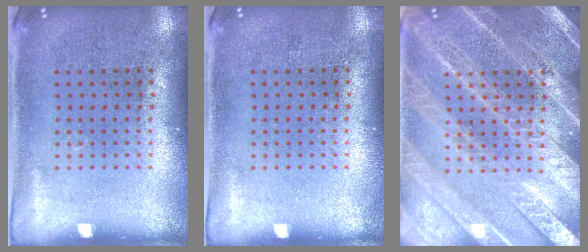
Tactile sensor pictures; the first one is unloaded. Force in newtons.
{"total": 0.0}
{"total": 5.9, "press": 5.9, "slide": 0.7}